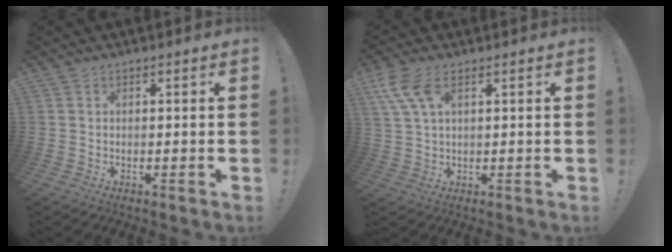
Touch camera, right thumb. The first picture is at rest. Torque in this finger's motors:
{"motor_torque": [-0.25, 0.30, 0.57, 0.40, 0.04]}